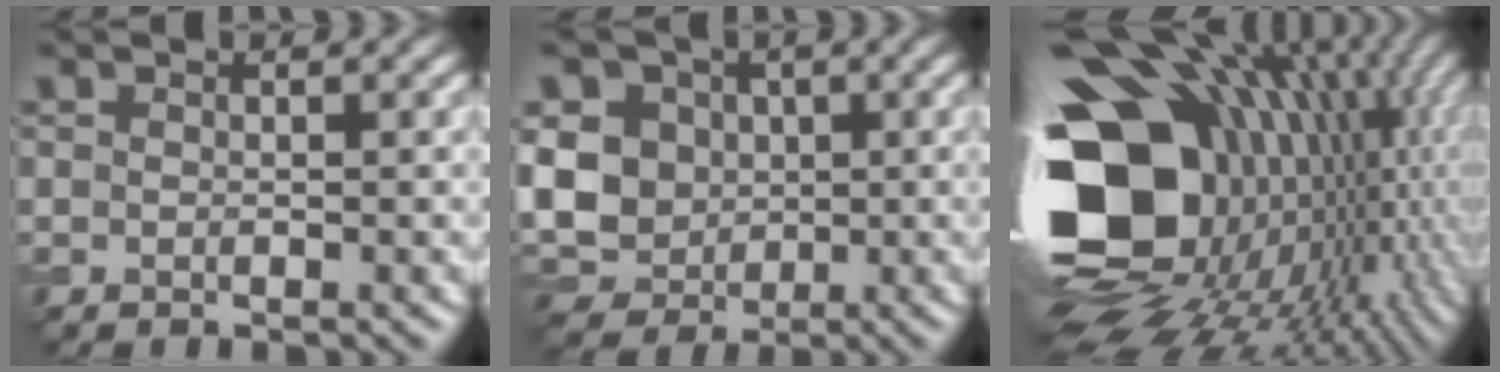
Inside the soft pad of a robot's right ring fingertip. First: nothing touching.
{"total": 9.7, "force": [1.1, 8.6, 4.5], "torque": [-0.104, 0.025, 0.001]}
{"total": 20.4, "force": [0.8, 15.0, 13.8], "torque": [-0.294, -0.028, 0.056]}